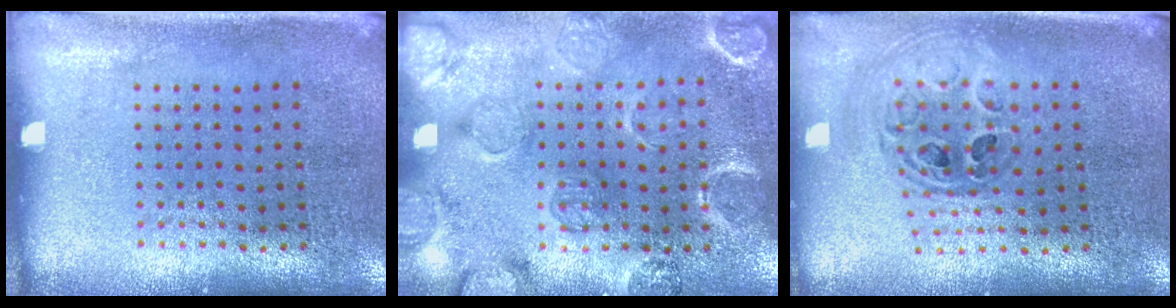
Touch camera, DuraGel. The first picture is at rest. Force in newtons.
{"total": 2.4, "press": 2.2, "slide": 0.9}
{"total": 0.9, "press": 0.9, "slide": 0.2}